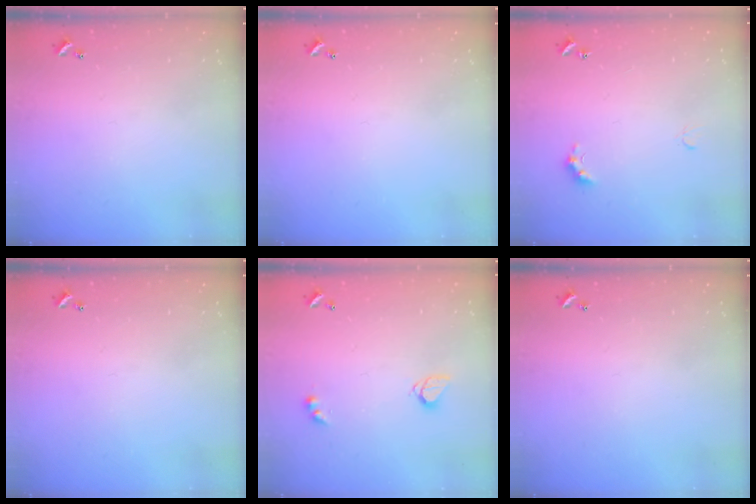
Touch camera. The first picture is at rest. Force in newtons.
{"total": 0.0}
{"total": 2.8, "press": 2.7, "slide": 0.6}
{"total": 0.0}
{"total": 3.3, "press": 3.3, "slide": 0.2}
{"total": 0.0}